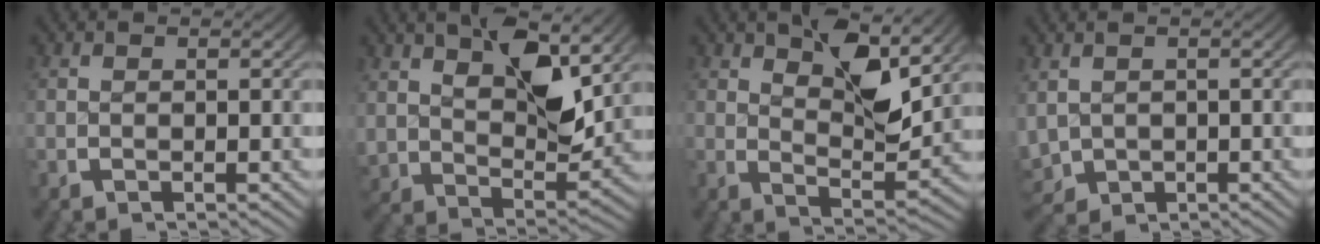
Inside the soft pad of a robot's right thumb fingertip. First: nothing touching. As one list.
[{"total": 6.9, "force": [2.9, 3.3, 5.3], "torque": [-0.102, -0.017, 0.060]}, {"total": 5.7, "force": [2.3, 2.1, 4.8], "torque": [-0.092, -0.018, 0.044]}, {"total": 5.0, "force": [-0.8, 4.4, 2.3], "torque": [-0.074, -0.031, 0.006]}]